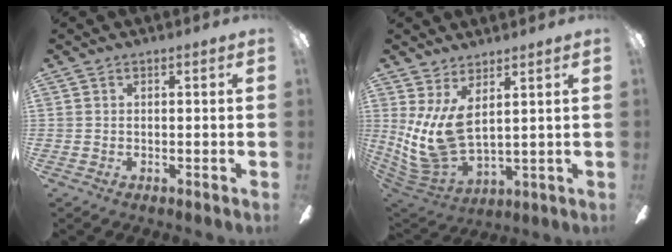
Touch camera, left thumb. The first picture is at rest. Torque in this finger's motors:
{"motor_torque": [0.40, 1.70, 1.33, -0.39, 0.16]}